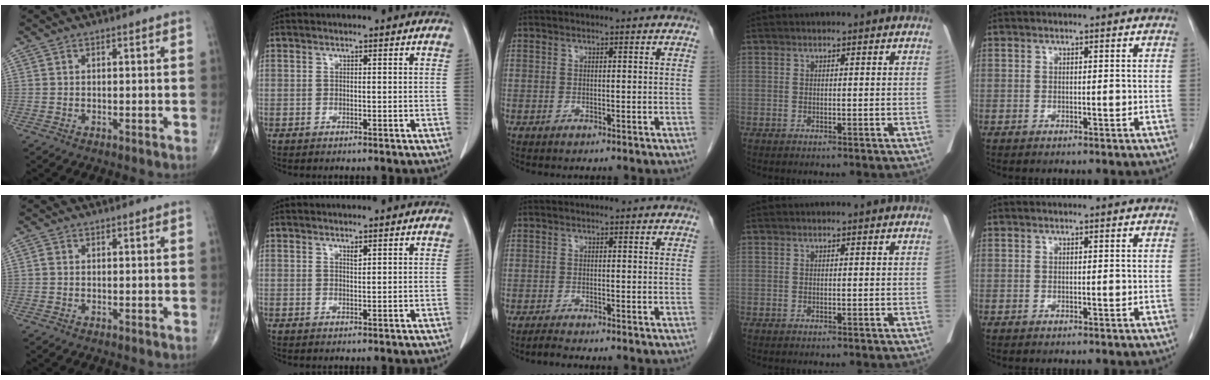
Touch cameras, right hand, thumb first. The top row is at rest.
{"thumb": {"total": 0.7, "force": [0.0, 0.5, 0.4], "torque": [-0.007, 0.000, -0.004]}, "index": {"total": 0.7, "force": [0.6, 0.1, 0.4], "torque": [-0.009, -0.006, 0.009]}, "middle": {"total": 1.1, "force": [-1.1, -0.2, 0.3], "torque": [-0.014, -0.006, -0.021]}}